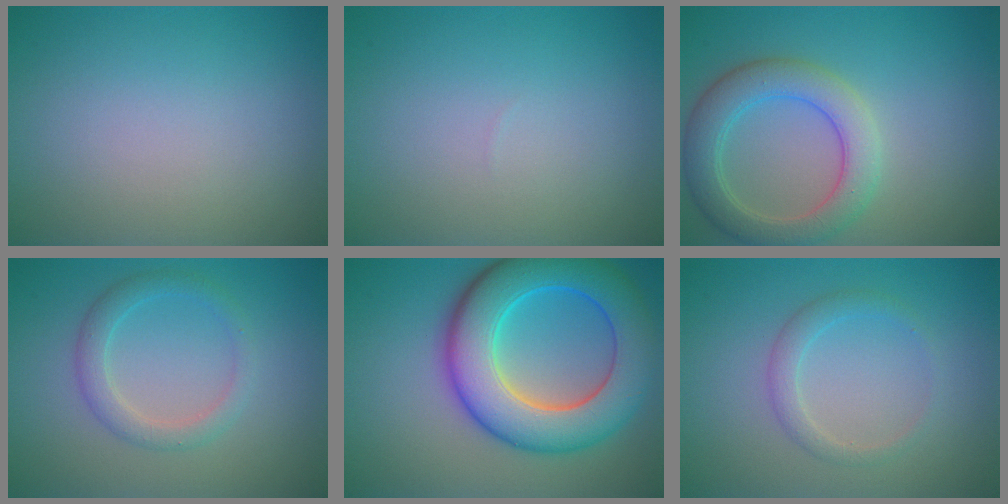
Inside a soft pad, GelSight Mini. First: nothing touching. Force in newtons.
{"total": 0.0}
{"total": 5.0, "press": 5.0, "slide": 0.5}
{"total": 2.4, "press": 2.4, "slide": 0.1}
{"total": 10.6, "press": 10.6, "slide": 0.1}
{"total": 1.8, "press": 1.8, "slide": 0.0}